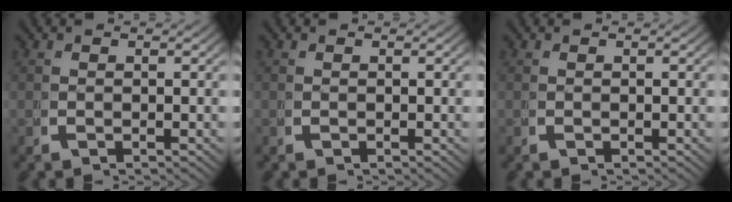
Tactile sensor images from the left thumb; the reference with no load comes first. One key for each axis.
{"total": 0.0}
{"total": 0.0}